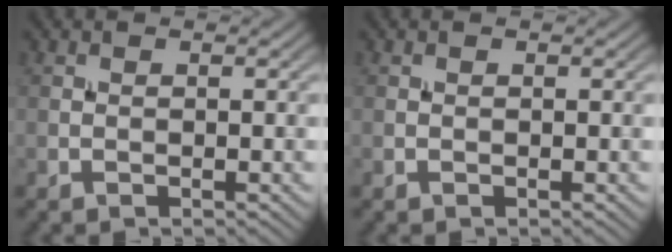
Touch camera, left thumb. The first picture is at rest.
{"total": 0.0}